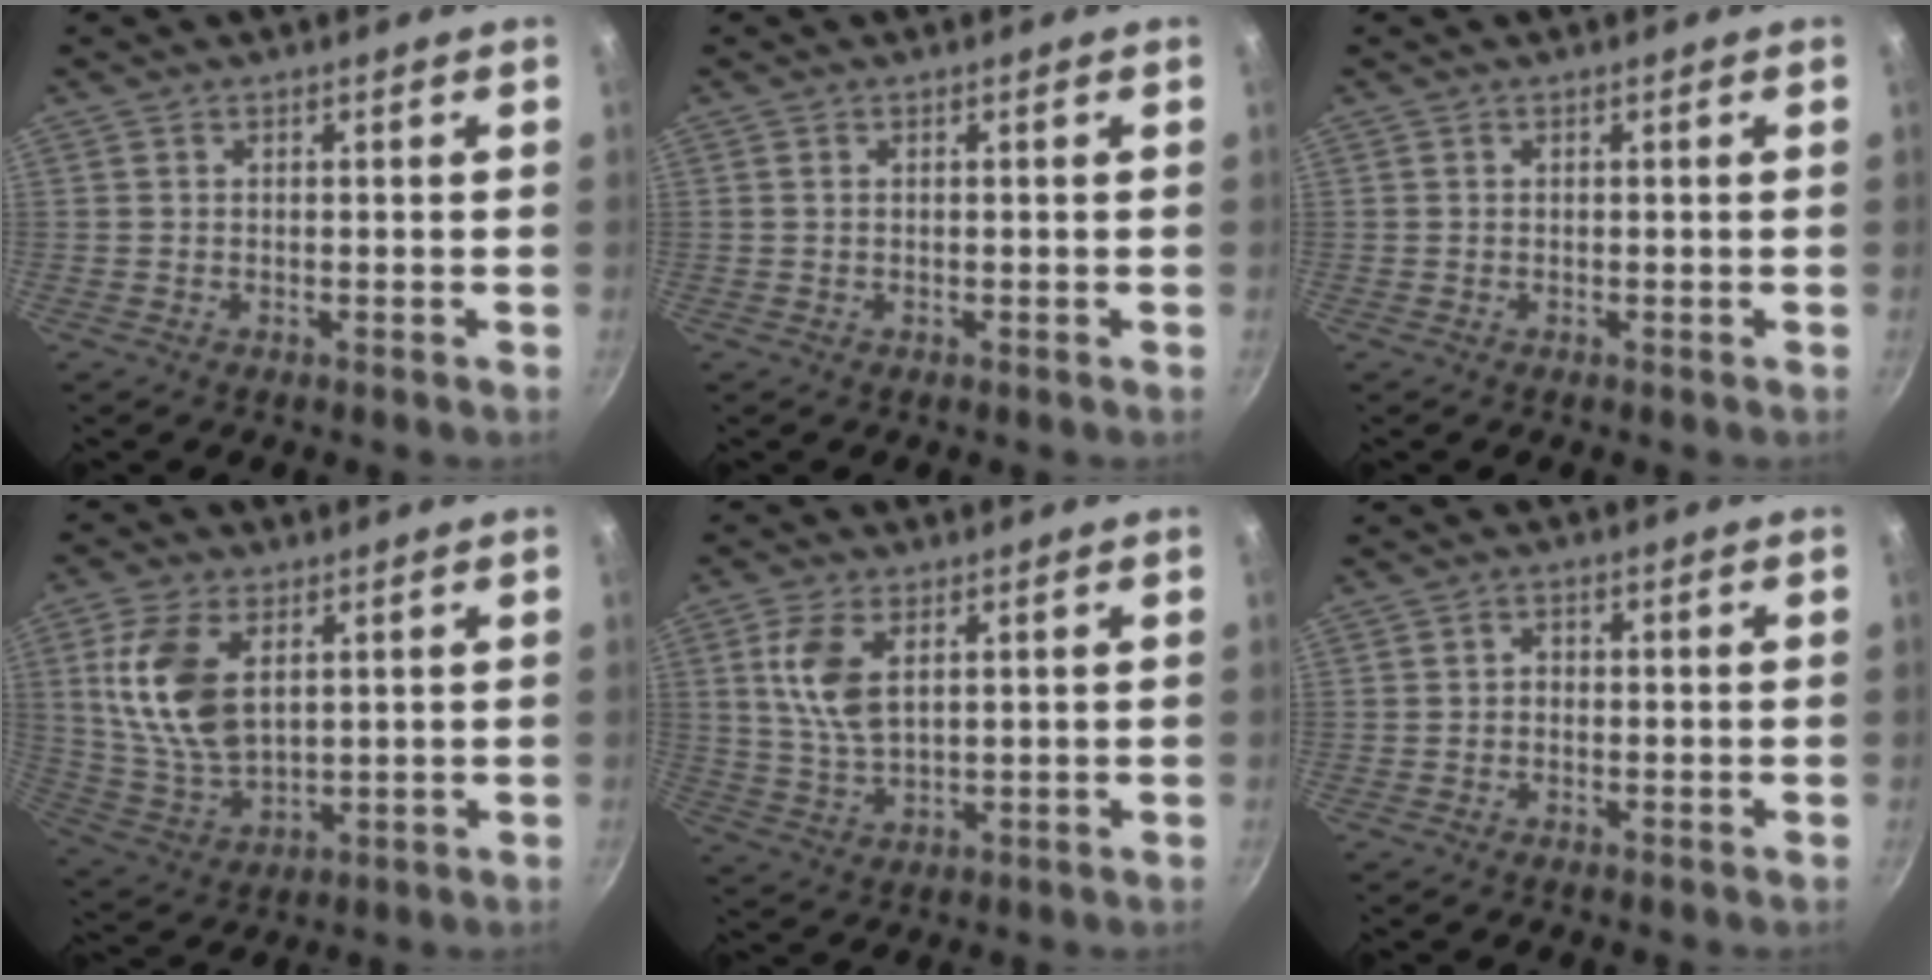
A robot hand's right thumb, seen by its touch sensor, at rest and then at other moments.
{"total": 0.0}
{"total": 0.0}
{"total": 13.6, "force": [3.7, 7.8, 10.5], "torque": [-0.196, -0.018, 0.083]}
{"total": 8.1, "force": [2.5, 4.2, 6.5], "torque": [-0.127, -0.011, 0.052]}
{"total": 1.0, "force": [-0.5, 0.7, 0.5], "torque": [-0.005, 0.006, -0.011]}